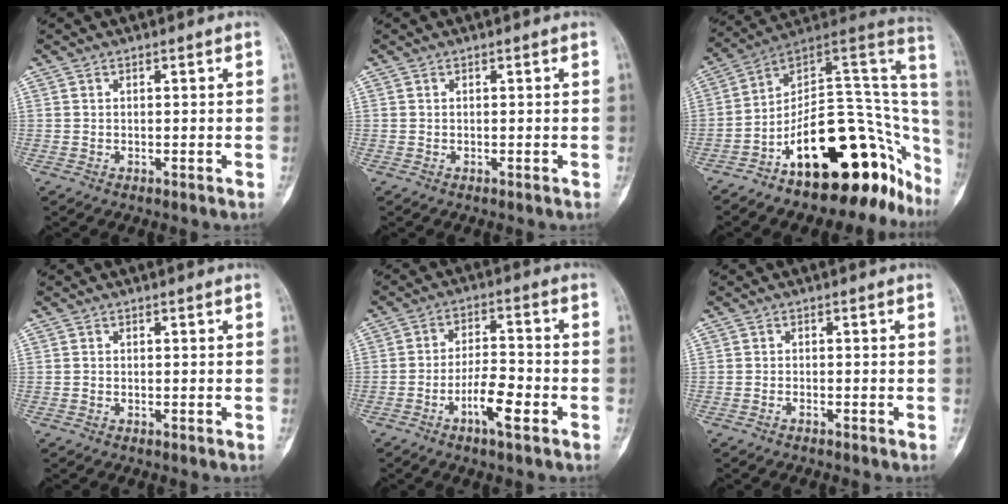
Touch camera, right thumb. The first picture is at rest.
{"total": 0.0}
{"total": 25.7, "force": [-13.8, 11.8, 18.1], "torque": [-0.113, 0.127, -0.187]}
{"total": 0.0}
{"total": 7.8, "force": [-3.6, 2.3, 6.5], "torque": [-0.116, 0.025, -0.065]}
{"total": 0.6, "force": [-0.5, 0.2, 0.2], "torque": [-0.006, 0.002, -0.010]}